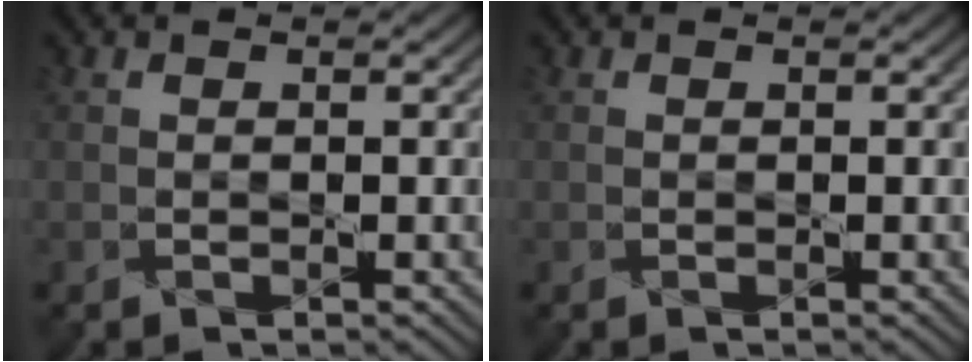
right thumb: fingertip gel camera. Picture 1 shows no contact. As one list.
[{"total": 0.0}]